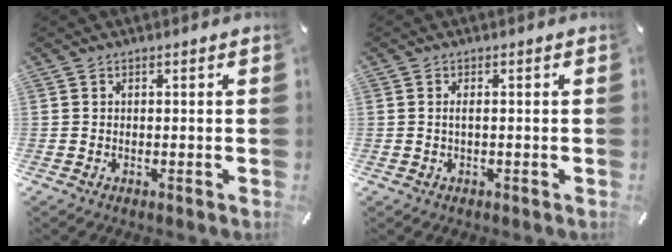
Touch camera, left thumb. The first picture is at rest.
{"total": 1.6, "force": [-0.1, 0.7, 1.4], "torque": [-0.028, 0.001, -0.003]}